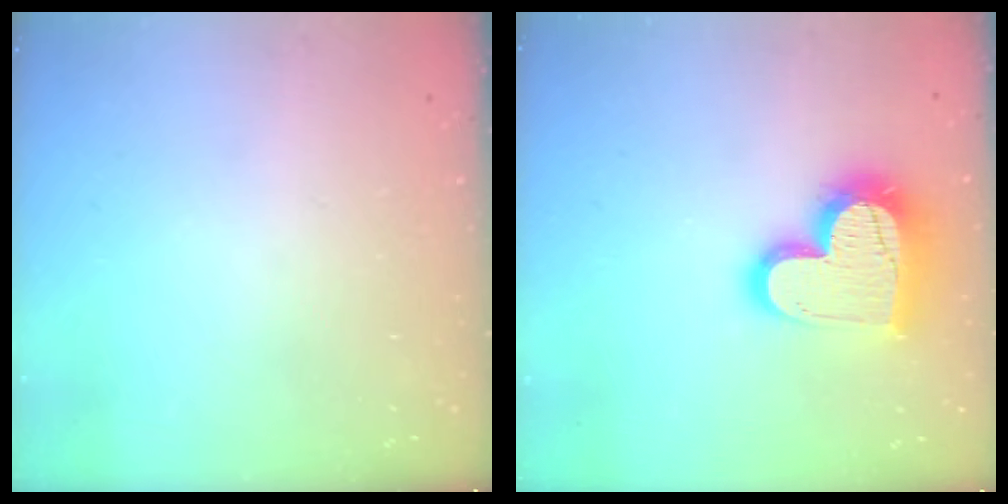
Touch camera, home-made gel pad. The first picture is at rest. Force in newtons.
{"total": 20.1, "press": 20.0, "slide": 1.5}